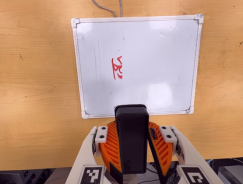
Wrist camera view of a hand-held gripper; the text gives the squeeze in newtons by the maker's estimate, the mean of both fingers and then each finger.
{"total": 9.4, "left": 9.6, "right": 9.3}